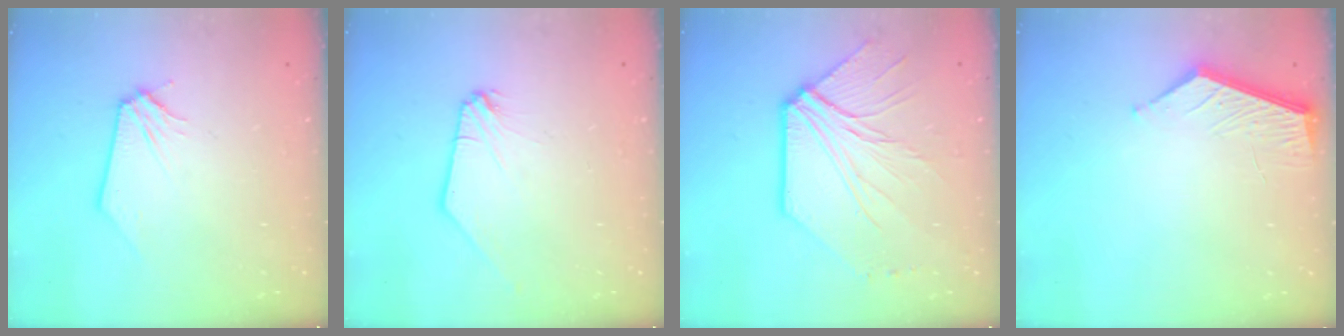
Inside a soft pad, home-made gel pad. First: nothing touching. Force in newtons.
{"total": 0.0}
{"total": 9.9, "press": 9.8, "slide": 1.3}
{"total": 5.7, "press": 5.7, "slide": 0.1}